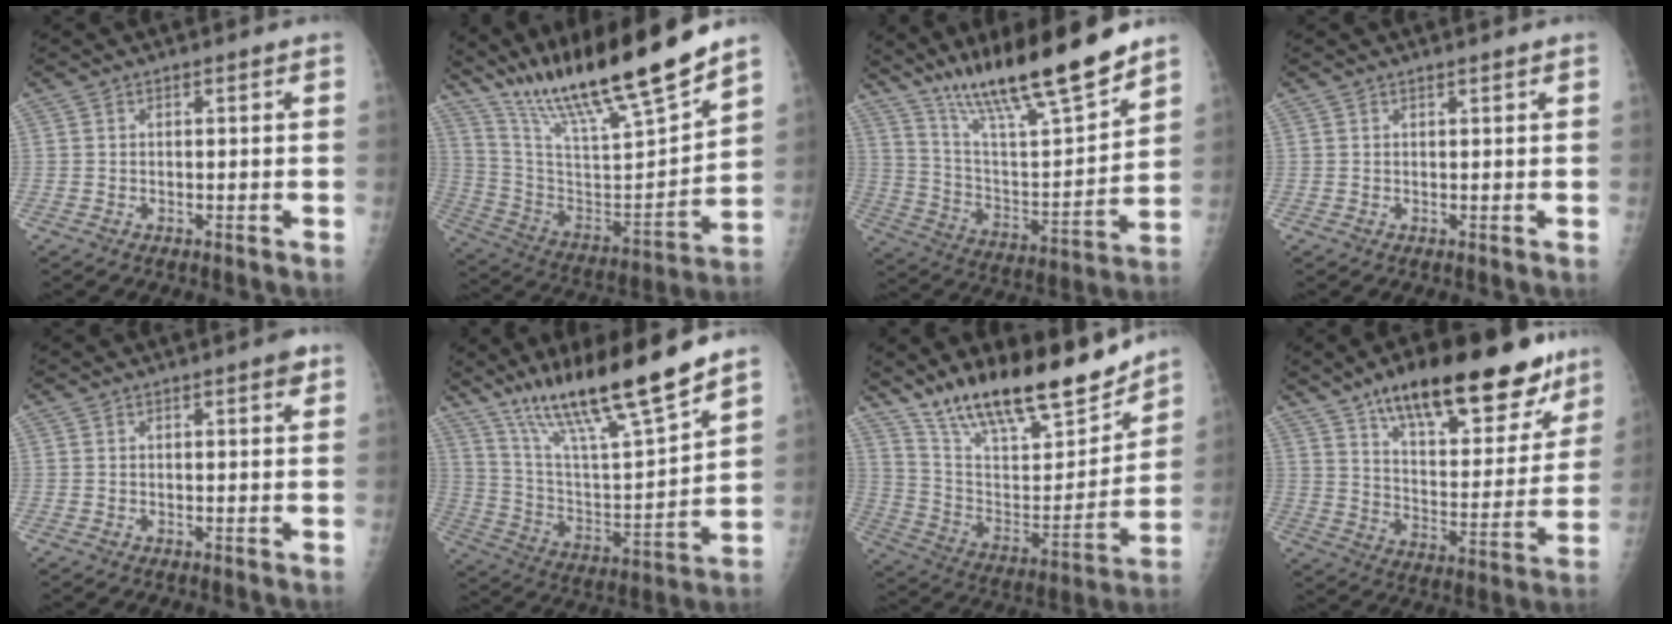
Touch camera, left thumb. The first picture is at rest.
{"total": 24.4, "force": [19.5, 2.8, 14.5], "torque": [-0.229, -0.087, 0.345]}
{"total": 21.9, "force": [16.6, 3.3, 13.9], "torque": [-0.213, -0.078, 0.291]}
{"total": 0.6, "force": [0.5, 0.0, 0.3], "torque": [-0.008, -0.003, 0.010]}
{"total": 1.8, "force": [1.0, 0.4, 1.4], "torque": [-0.017, -0.002, 0.010]}
{"total": 21.0, "force": [15.4, 2.4, 14.1], "torque": [-0.223, -0.070, 0.278]}
{"total": 23.0, "force": [18.2, 6.6, 12.4], "torque": [-0.167, -0.086, 0.311]}
{"total": 26.4, "force": [17.4, 9.5, 17.4], "torque": [-0.212, -0.057, 0.265]}